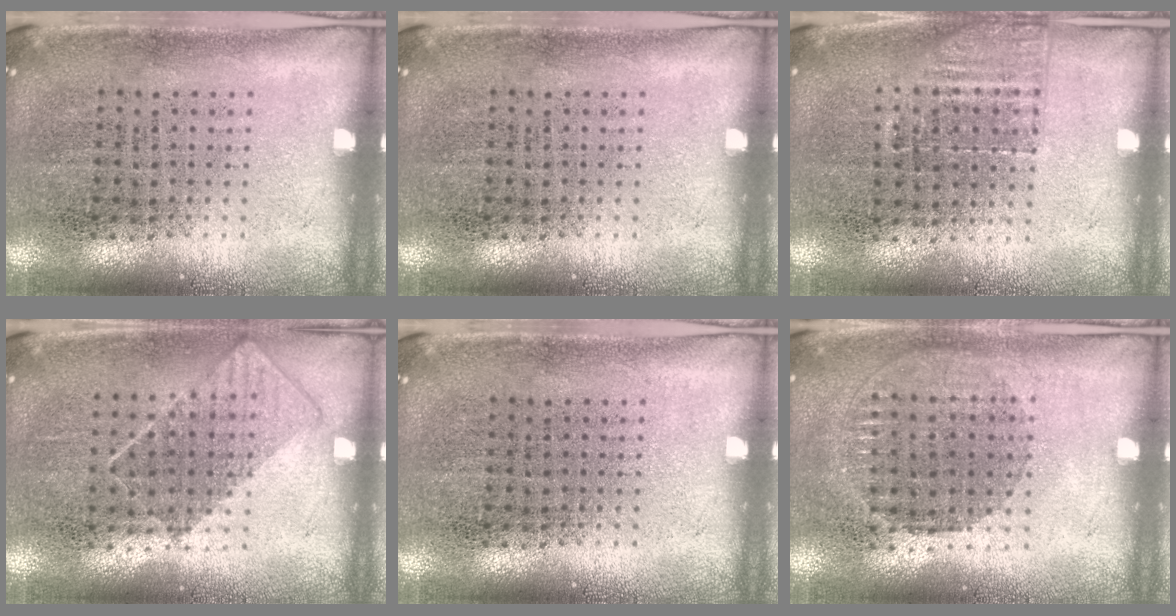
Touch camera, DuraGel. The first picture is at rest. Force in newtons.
{"total": 0.0}
{"total": 1.3, "press": 1.1, "slide": 0.6}
{"total": 0.8, "press": 0.7, "slide": 0.5}
{"total": 0.0}
{"total": 0.9, "press": 0.8, "slide": 0.3}